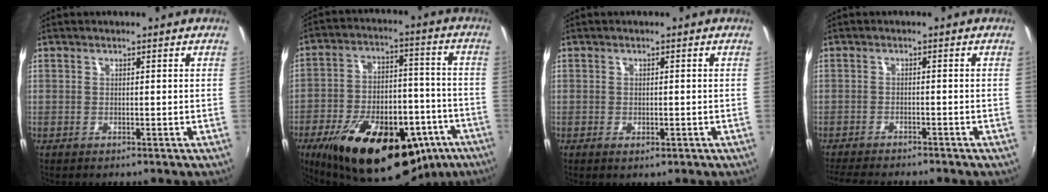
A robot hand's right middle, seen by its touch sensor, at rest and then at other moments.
{"total": 28.9, "force": [-15.9, 14.5, 19.3], "torque": [-0.340, -0.008, -0.215]}
{"total": 1.4, "force": [-0.6, 1.0, 0.9], "torque": [-0.013, -0.004, -0.010]}
{"total": 7.6, "force": [-6.9, 0.9, 3.1], "torque": [-0.076, -0.020, -0.111]}